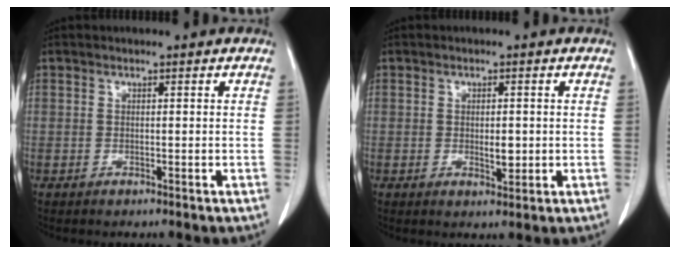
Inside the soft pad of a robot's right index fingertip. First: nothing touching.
{"total": 2.7, "force": [-0.2, 1.0, 2.5], "torque": [-0.043, -0.003, 0.000]}